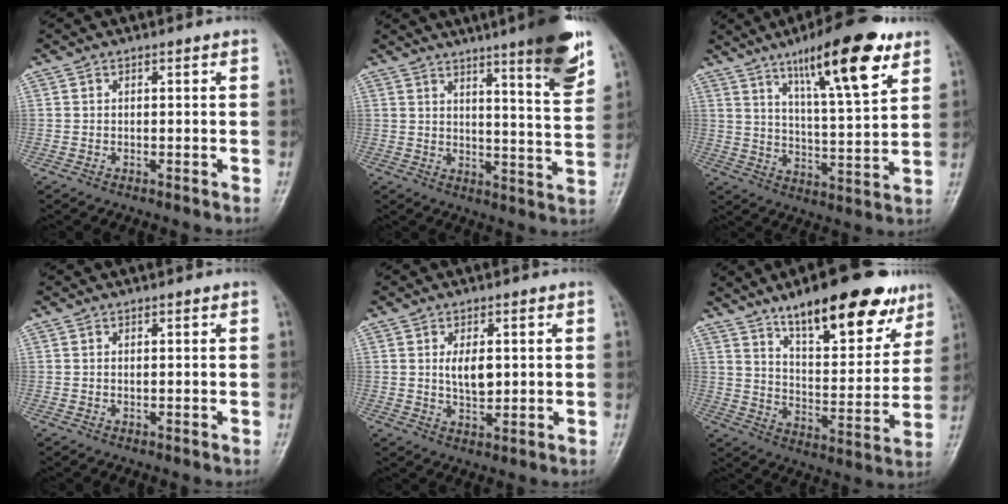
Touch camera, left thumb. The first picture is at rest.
{"total": 14.7, "force": [9.2, 1.5, 11.4], "torque": [-0.145, -0.052, 0.125]}
{"total": 17.7, "force": [10.2, 3.9, 13.9], "torque": [-0.198, -0.047, 0.165]}
{"total": 0.8, "force": [0.4, 0.2, 0.6], "torque": [-0.012, 0.000, 0.006]}
{"total": 5.0, "force": [0.9, 2.6, 4.2], "torque": [-0.066, -0.011, 0.019]}
{"total": 21.4, "force": [14.0, 7.5, 14.4], "torque": [-0.164, -0.059, 0.219]}